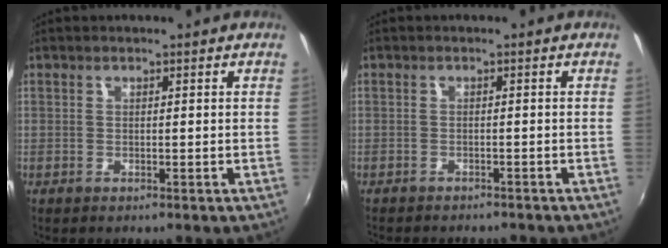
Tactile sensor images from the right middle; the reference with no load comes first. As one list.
[{"total": 4.1, "force": [-3.7, 0.9, 1.3], "torque": [-0.035, -0.012, -0.054]}]